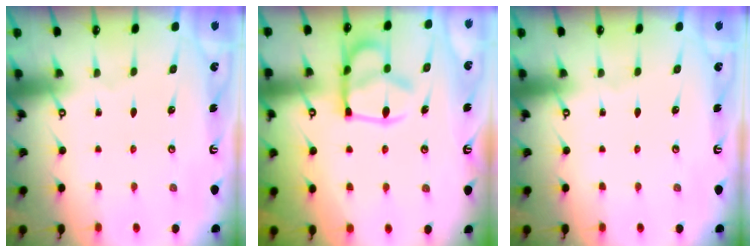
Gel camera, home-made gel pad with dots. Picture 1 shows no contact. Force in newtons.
{"total": 15.6, "press": 15.5, "slide": 1.7}
{"total": 0.0}